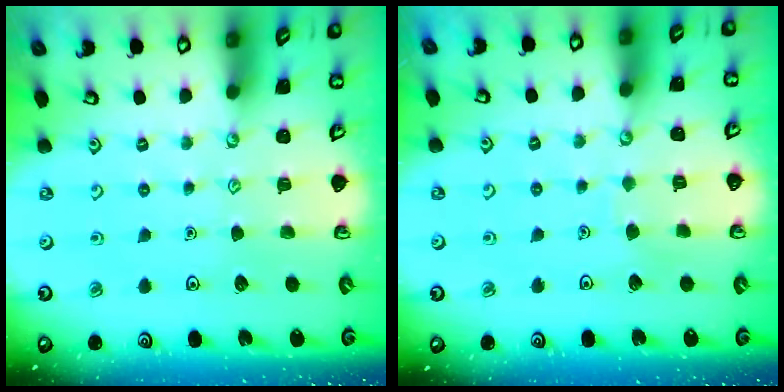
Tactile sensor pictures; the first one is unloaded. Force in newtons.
{"total": 2.9, "press": 2.9, "slide": 0.2}